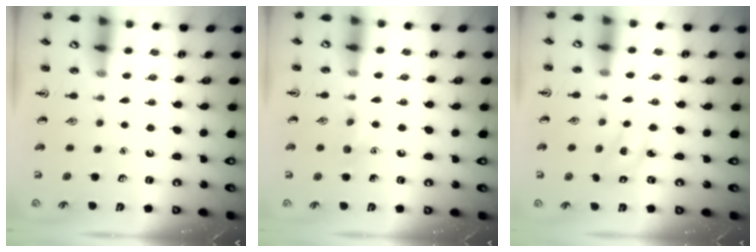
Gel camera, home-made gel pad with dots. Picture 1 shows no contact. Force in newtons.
{"total": 5.8, "press": 5.6, "slide": 1.8}
{"total": 2.1, "press": 2.0, "slide": 0.7}